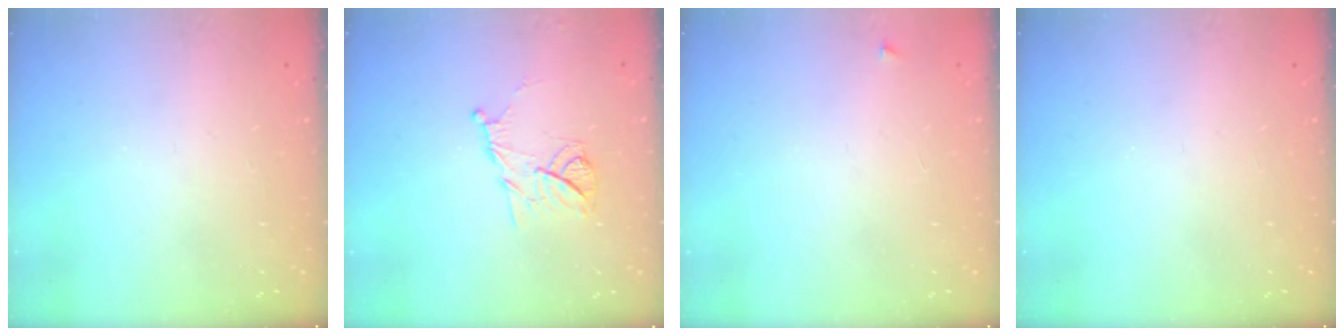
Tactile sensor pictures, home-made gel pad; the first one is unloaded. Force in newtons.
{"total": 10.0, "press": 10.0, "slide": 1.0}
{"total": 2.5, "press": 2.4, "slide": 0.4}
{"total": 0.0}